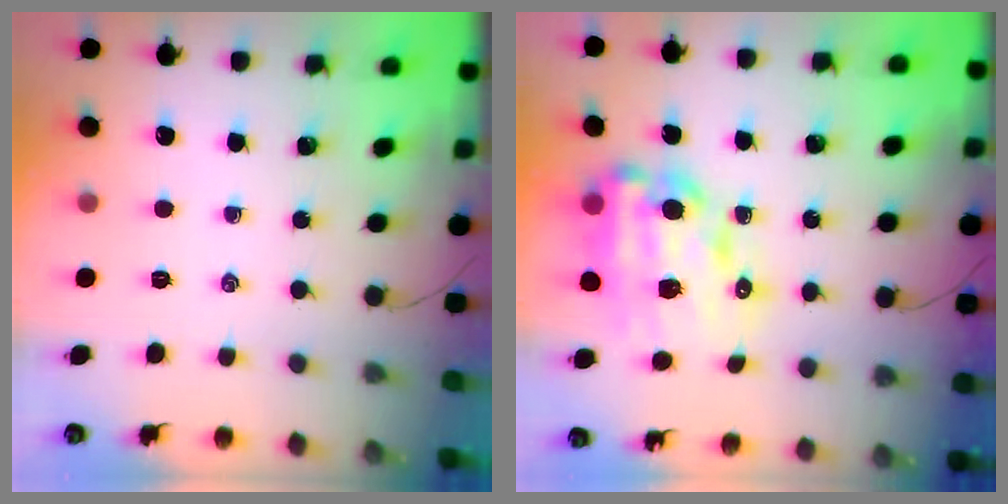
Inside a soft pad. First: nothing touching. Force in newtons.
{"total": 17.1, "press": 16.7, "slide": 3.8}